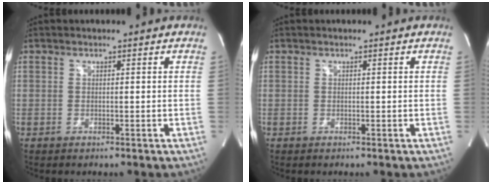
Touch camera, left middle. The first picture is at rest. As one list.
[{"total": 0.0}]